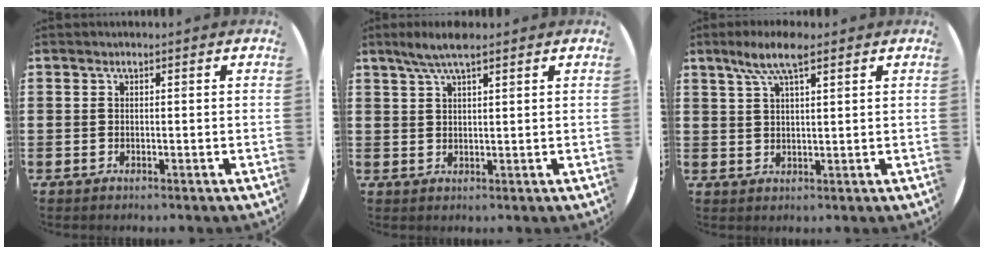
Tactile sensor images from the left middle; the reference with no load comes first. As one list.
[{"total": 4.0, "force": [2.9, 0.7, 2.7], "torque": [-0.057, 0.007, 0.050]}, {"total": 6.1, "force": [4.0, 1.5, 4.4], "torque": [-0.093, 0.008, 0.068]}]